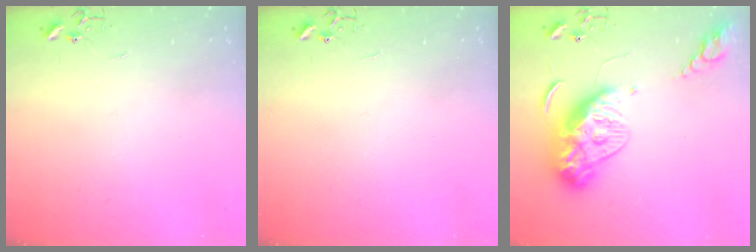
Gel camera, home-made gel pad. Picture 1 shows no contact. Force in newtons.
{"total": 0.0}
{"total": 14.4, "press": 14.4, "slide": 1.3}